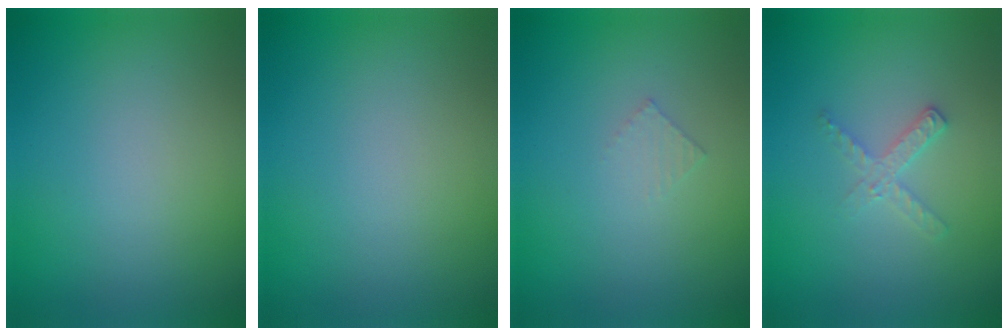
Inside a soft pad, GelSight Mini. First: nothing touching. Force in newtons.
{"total": 0.0}
{"total": 0.8, "press": 0.8, "slide": 0.1}
{"total": 1.7, "press": 1.7, "slide": 0.2}